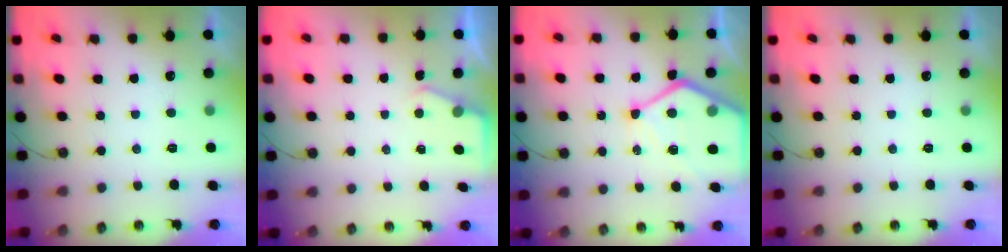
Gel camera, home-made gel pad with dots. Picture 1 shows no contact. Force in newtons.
{"total": 2.8, "press": 2.8, "slide": 0.4}
{"total": 15.7, "press": 15.6, "slide": 1.3}
{"total": 0.0}